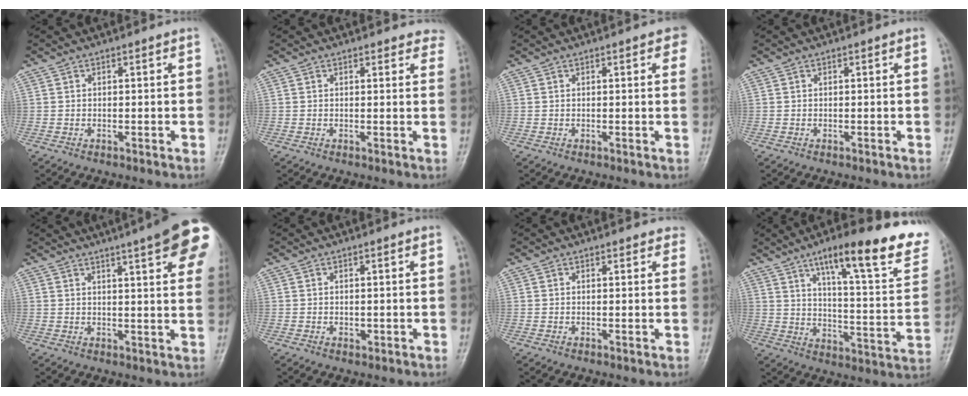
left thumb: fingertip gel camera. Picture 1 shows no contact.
{"total": 4.3, "force": [3.9, 1.7, 0.5], "torque": [0.031, -0.015, 0.022]}
{"total": 4.8, "force": [2.4, 1.6, 3.8], "torque": [-0.024, 0.002, 0.021]}
{"total": 0.0}
{"total": 18.1, "force": [10.2, 3.6, 14.5], "torque": [-0.182, -0.012, 0.113]}
{"total": 1.0, "force": [0.0, 0.7, 0.7], "torque": [-0.006, 0.000, 0.002]}
{"total": 2.3, "force": [2.0, 1.0, 0.5], "torque": [0.015, -0.005, 0.010]}
{"total": 24.3, "force": [15.9, 5.3, 17.6], "torque": [-0.215, -0.057, 0.226]}